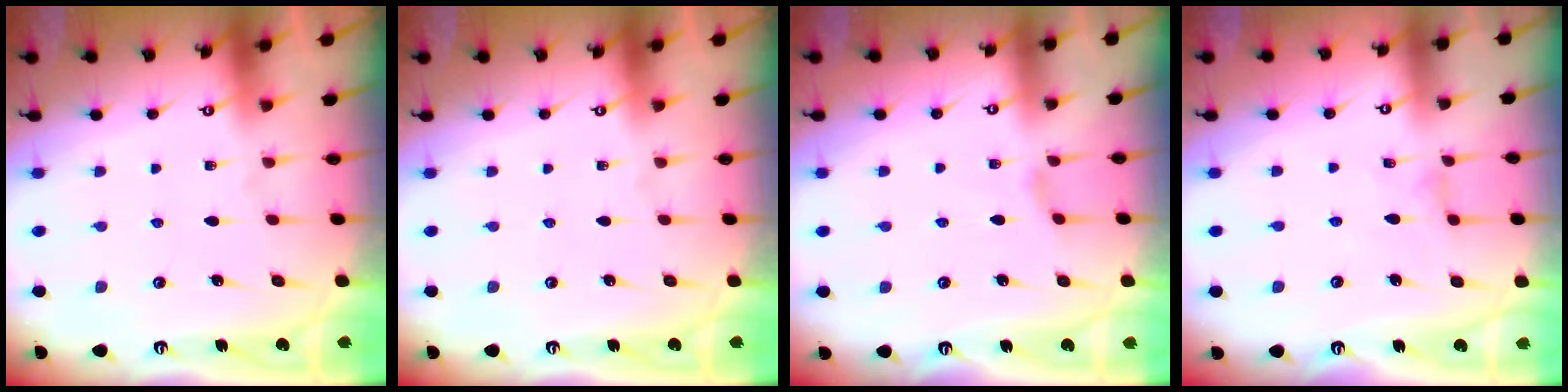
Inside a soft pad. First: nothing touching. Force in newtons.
{"total": 0.0}
{"total": 0.0}
{"total": 1.1, "press": 1.1, "slide": 0.2}